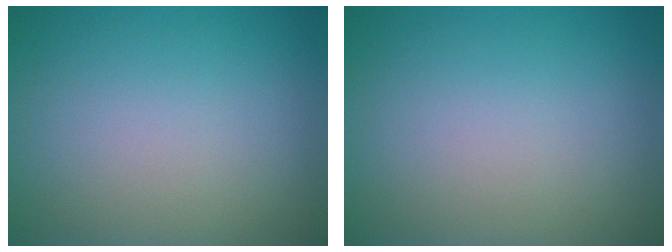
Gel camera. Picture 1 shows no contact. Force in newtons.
{"total": 0.0}